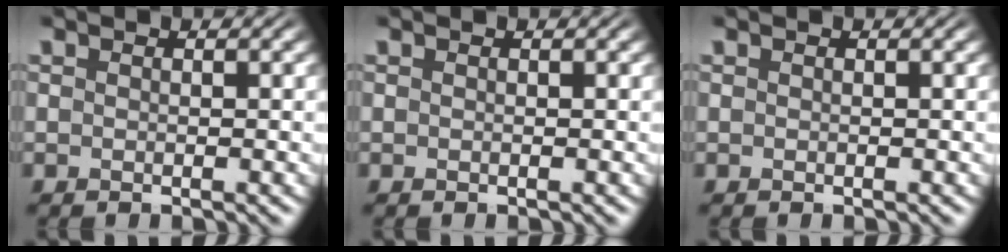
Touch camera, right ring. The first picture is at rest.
{"total": 0.0}
{"total": 0.0}